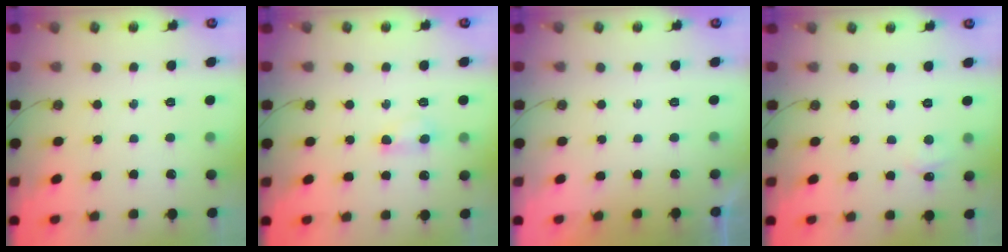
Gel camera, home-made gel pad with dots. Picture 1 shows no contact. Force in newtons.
{"total": 6.6, "press": 6.5, "slide": 1.0}
{"total": 0.0}
{"total": 2.8, "press": 2.8, "slide": 0.3}